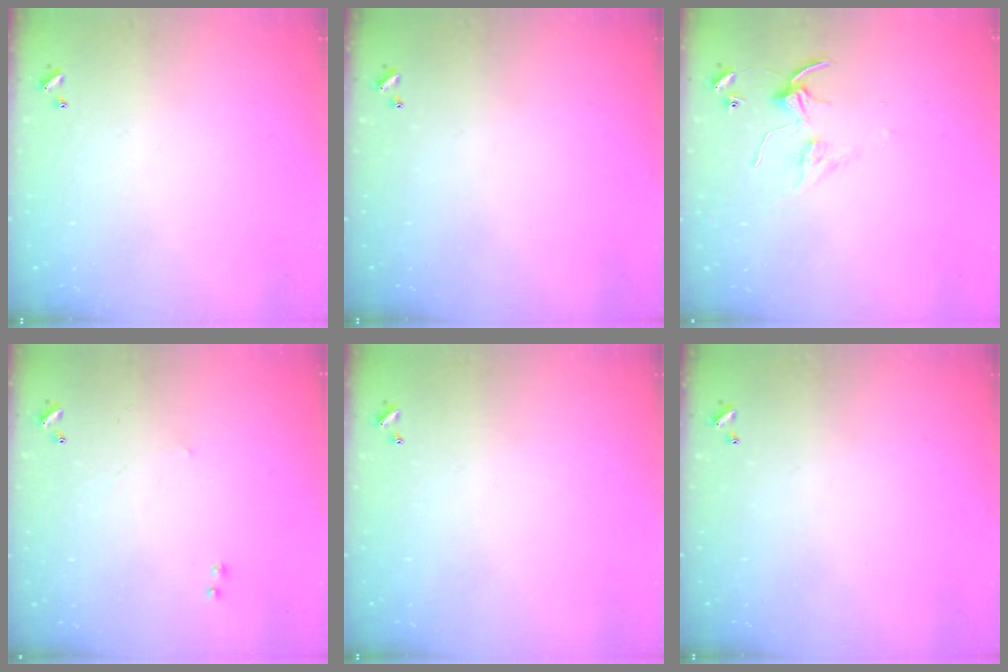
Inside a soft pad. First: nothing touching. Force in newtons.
{"total": 0.0}
{"total": 3.6, "press": 3.6, "slide": 0.1}
{"total": 2.5, "press": 2.4, "slide": 0.4}
{"total": 0.0}
{"total": 0.0}